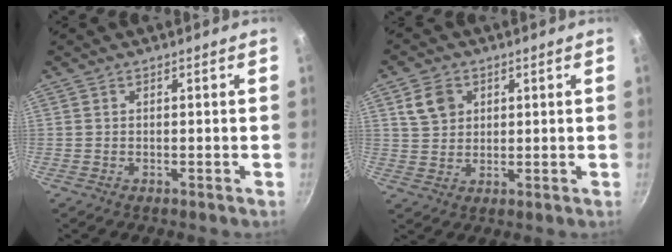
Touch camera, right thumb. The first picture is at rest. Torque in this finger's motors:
{"motor_torque": [0.10, 0.49, 0.11, -0.29, 0.02]}